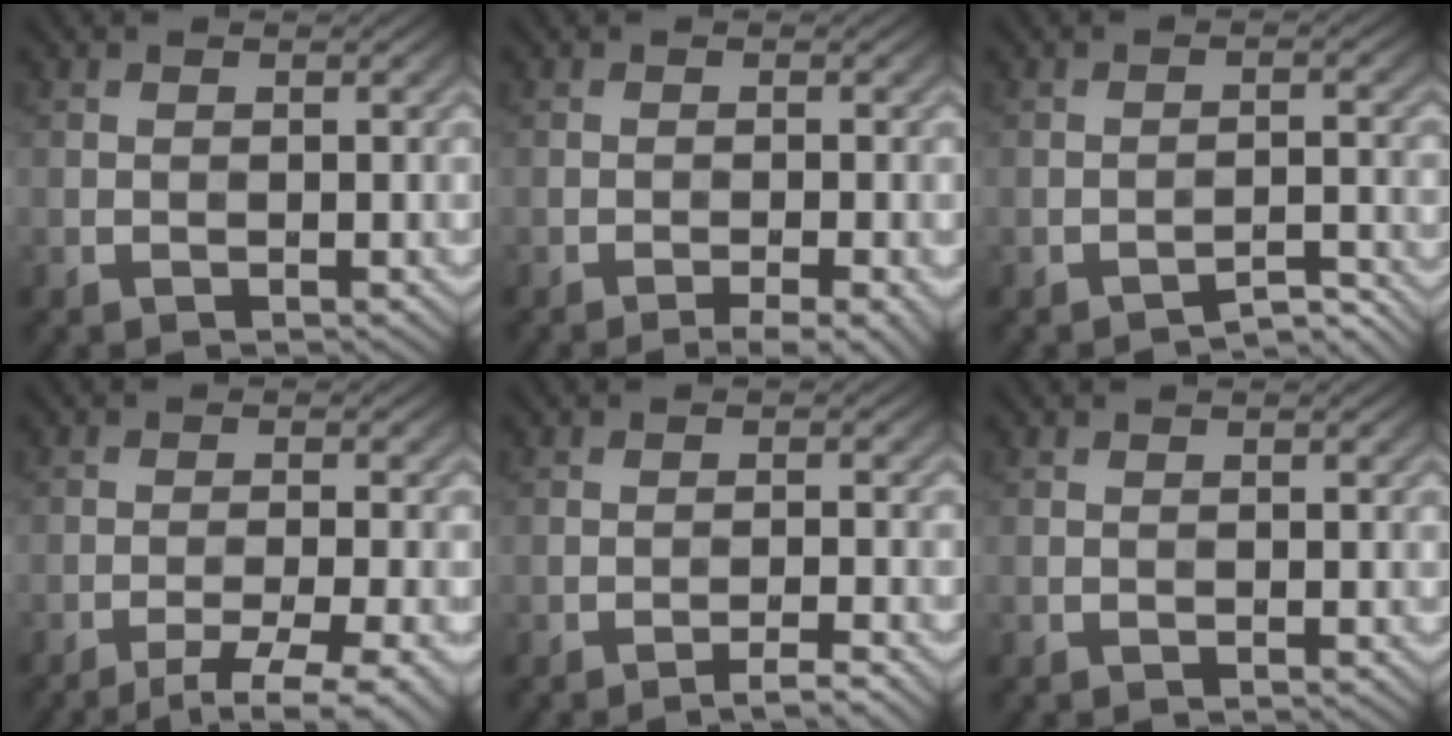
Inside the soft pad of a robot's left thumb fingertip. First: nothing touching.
{"total": 2.8, "force": [-1.8, 0.4, 2.2], "torque": [-0.028, 0.007, -0.029]}
{"total": 2.9, "force": [-2.7, 0.2, 0.8], "torque": [-0.002, 0.014, -0.041]}
{"total": 5.1, "force": [-3.2, 0.8, 3.9], "torque": [-0.063, 0.002, -0.054]}
{"total": 2.2, "force": [-1.7, 0.1, 1.3], "torque": [-0.013, 0.010, -0.034]}
{"total": 0.0}